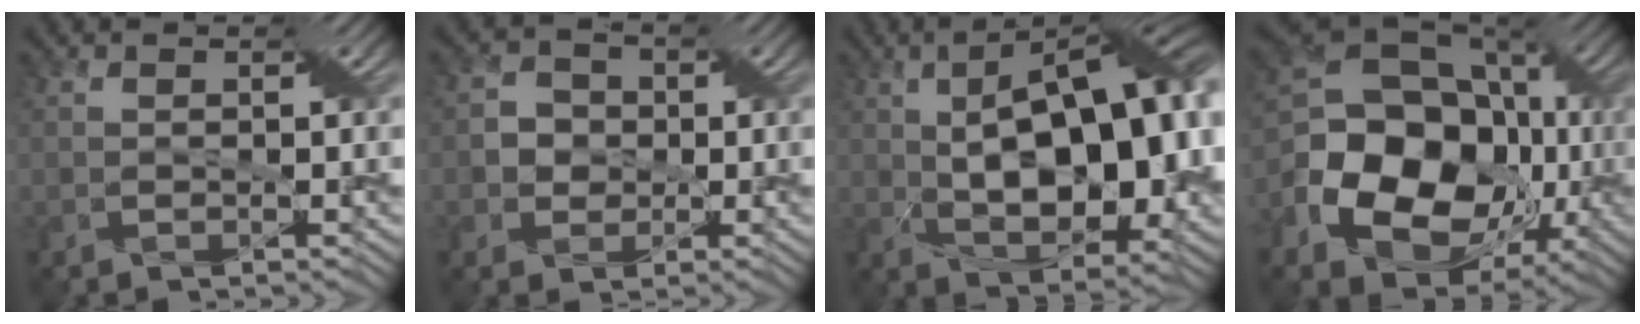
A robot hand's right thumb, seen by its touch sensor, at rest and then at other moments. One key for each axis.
{"total": 3.2, "fx": -0.2, "fy": 3.1, "fz": 1.0, "tx": -0.025, "ty": 0.003, "tz": -0.015}
{"total": 15.9, "fx": 1.5, "fy": 7.7, "fz": 13.9, "tx": -0.207, "ty": 0.014, "tz": 0.017}
{"total": 20.4, "fx": -3.8, "fy": 14.7, "fz": 13.6, "tx": -0.271, "ty": -0.032, "tz": -0.061}